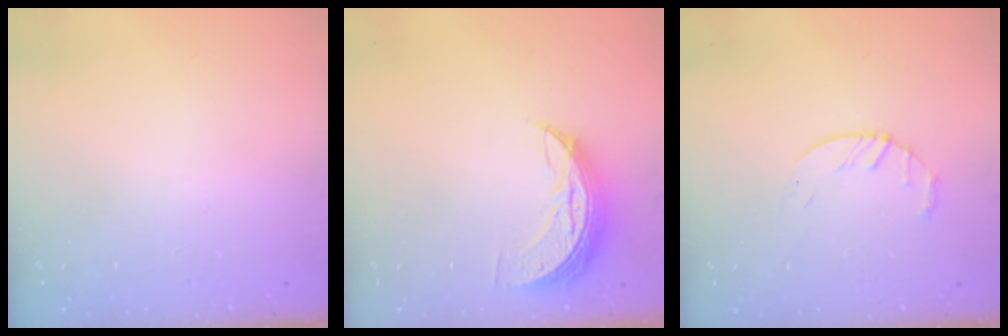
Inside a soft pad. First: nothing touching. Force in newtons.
{"total": 7.6, "press": 7.6, "slide": 0.7}
{"total": 4.3, "press": 4.2, "slide": 0.6}